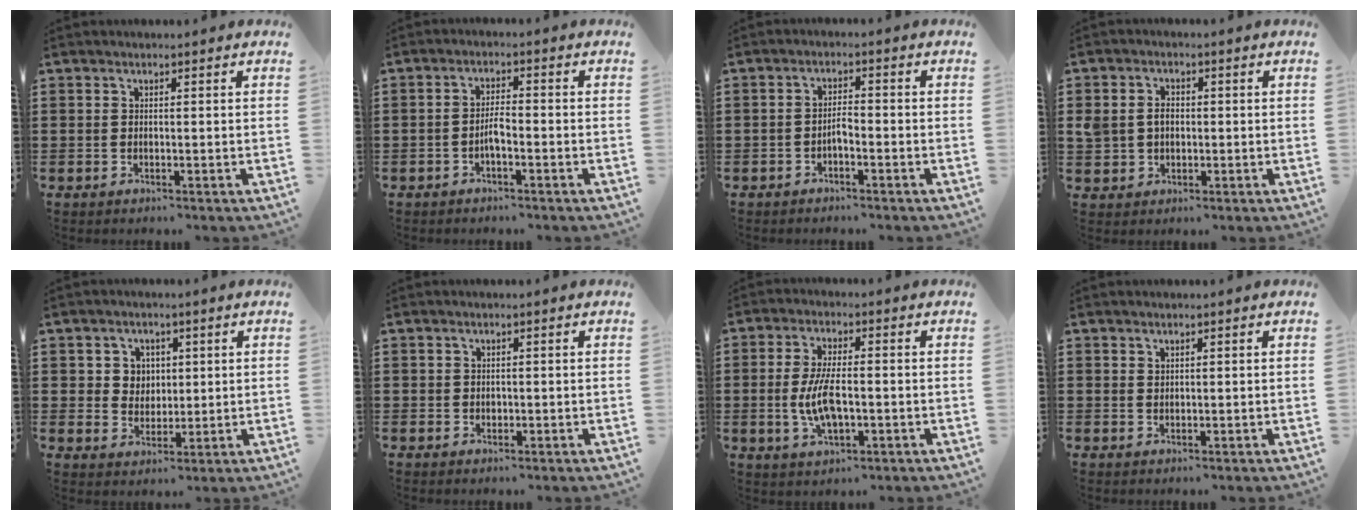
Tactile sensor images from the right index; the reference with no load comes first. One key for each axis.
{"total": 2.7, "fx": -1.2, "fy": 0.6, "fz": 2.3, "tx": -0.051, "ty": 0.001, "tz": -0.024}
{"total": 1.9, "fx": -1.2, "fy": 0.5, "fz": 1.4, "tx": -0.029, "ty": 0.005, "tz": -0.025}
{"total": 3.5, "fx": 0.1, "fy": 2.9, "fz": 2.0, "tx": -0.053, "ty": 0.009, "tz": -0.003}
{"total": 4.0, "fx": 1.3, "fy": 3.7, "fz": 0.9, "tx": -0.035, "ty": 0.014, "tz": 0.021}
{"total": 0.8, "fx": 0.2, "fy": 0.8, "fz": 0.2, "tx": -0.006, "ty": 0.004, "tz": 0.004}
{"total": 7.0, "fx": -1.1, "fy": 2.8, "fz": 6.4, "tx": -0.145, "ty": -0.007, "tz": -0.027}
{"total": 0.6, "fx": 0.5, "fy": 0.4, "fz": 0.2, "tx": -0.006, "ty": 0.000, "tz": 0.011}